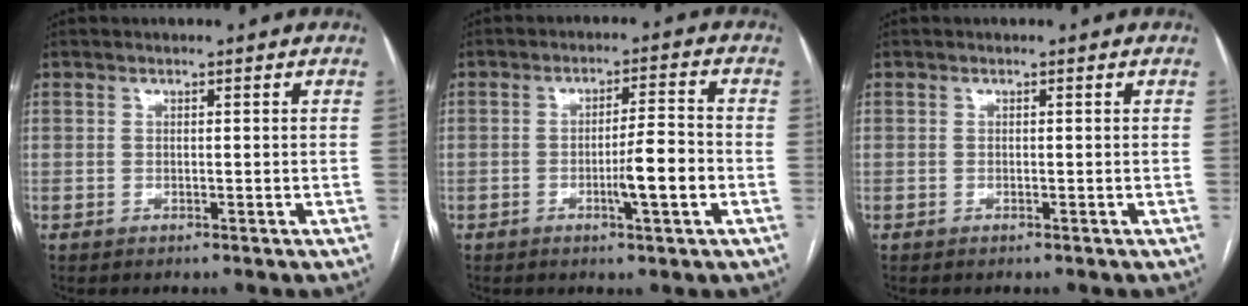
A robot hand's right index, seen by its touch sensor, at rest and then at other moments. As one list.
[{"total": 6.3, "force": [-2.0, 0.3, 5.9], "torque": [-0.097, 0.001, -0.028]}, {"total": 0.0}]